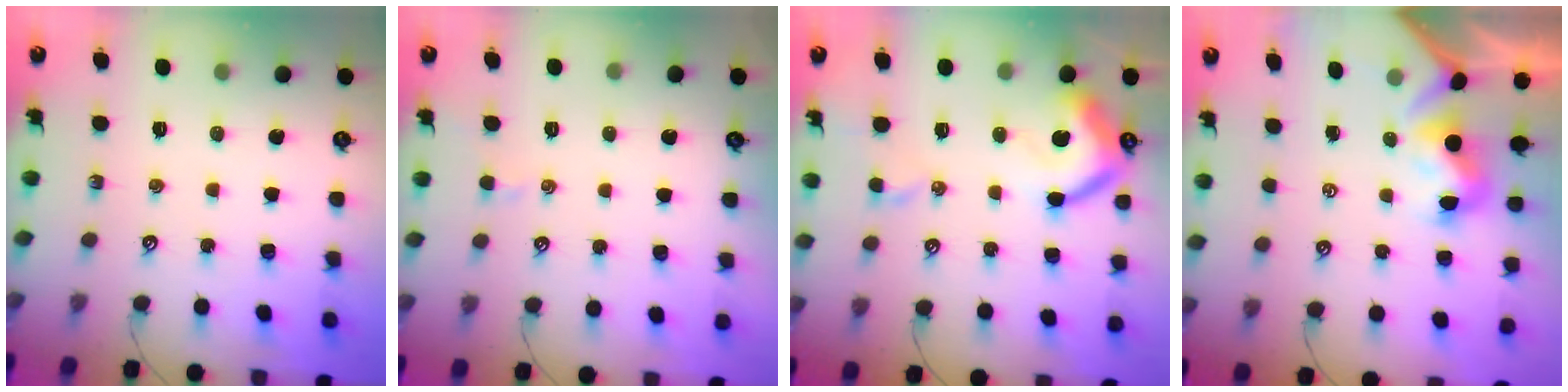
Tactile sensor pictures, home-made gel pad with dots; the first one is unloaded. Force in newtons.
{"total": 1.0, "press": 0.8, "slide": 0.5}
{"total": 9.6, "press": 9.4, "slide": 1.8}
{"total": 1.9, "press": 1.8, "slide": 0.7}